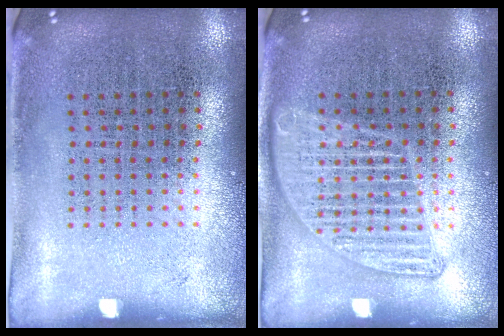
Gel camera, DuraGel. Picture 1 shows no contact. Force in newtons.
{"total": 1.3, "press": 1.3, "slide": 0.2}